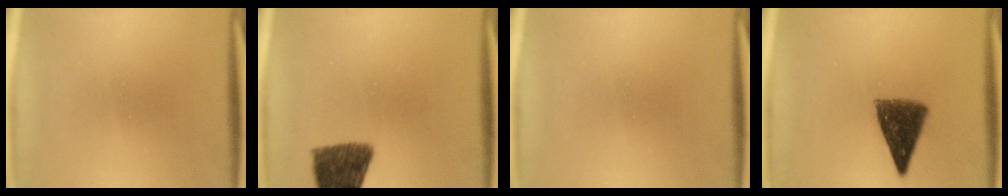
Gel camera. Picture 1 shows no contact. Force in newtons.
{"total": 10.2}
{"total": 0.0}
{"total": 8.9}